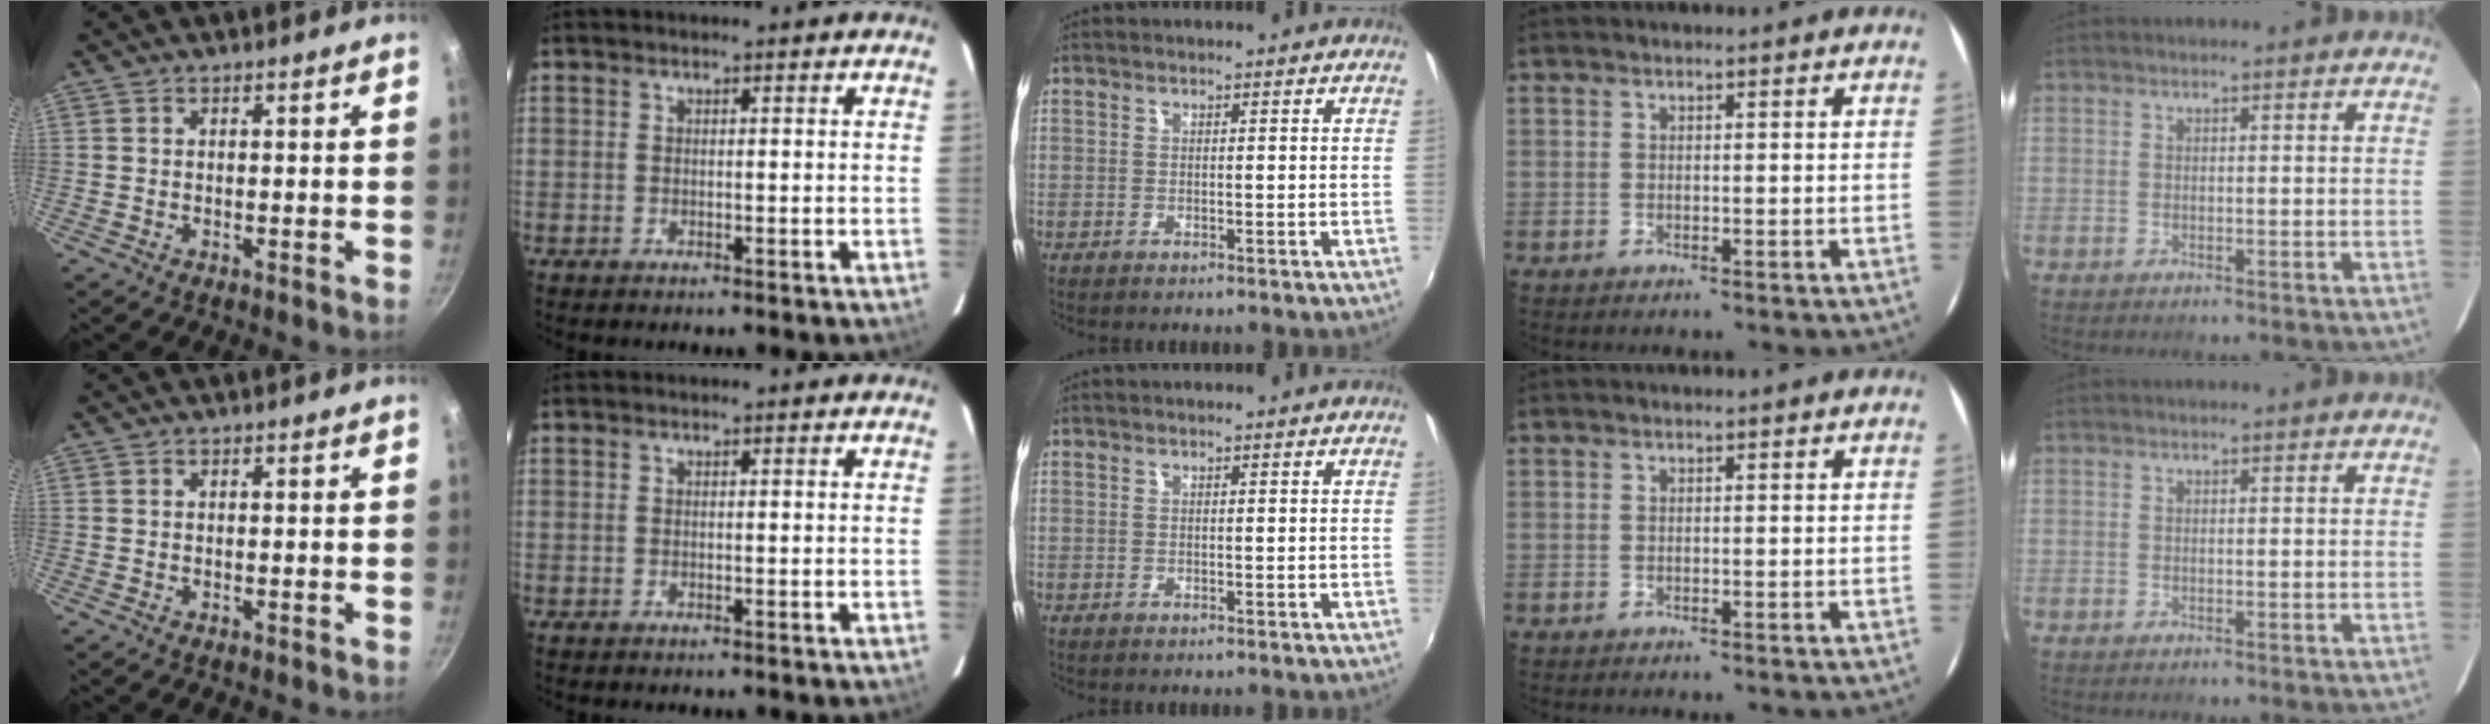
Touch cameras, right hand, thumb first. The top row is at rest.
{}